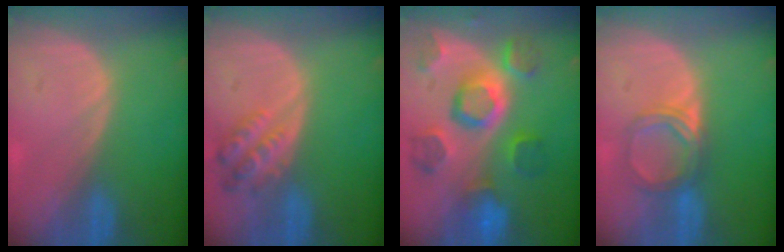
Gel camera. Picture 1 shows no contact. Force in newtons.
{"total": 5.4, "press": 5.0, "slide": 2.1}
{"total": 11.3, "press": 10.0, "slide": 5.3}
{"total": 5.0, "press": 4.6, "slide": 1.8}